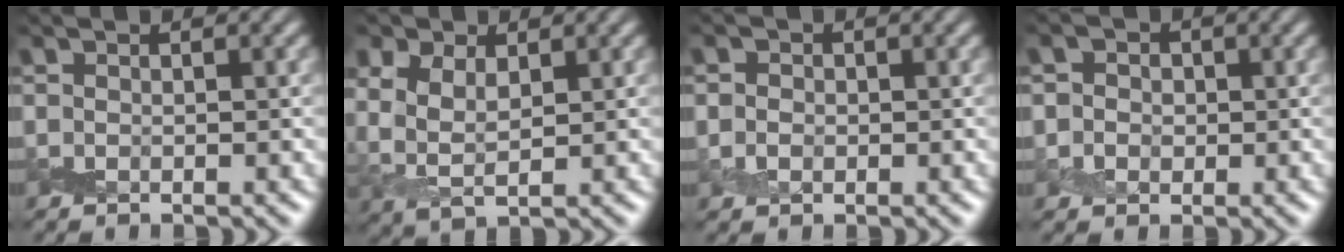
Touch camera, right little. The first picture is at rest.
{"total": 4.4, "force": [1.5, 2.9, 3.0], "torque": [-0.071, -0.005, 0.031]}
{"total": 1.5, "force": [-0.1, 1.4, 0.7], "torque": [-0.012, -0.002, -0.004]}
{"total": 3.0, "force": [0.5, 2.8, 1.1], "torque": [0.001, 0.007, -0.006]}